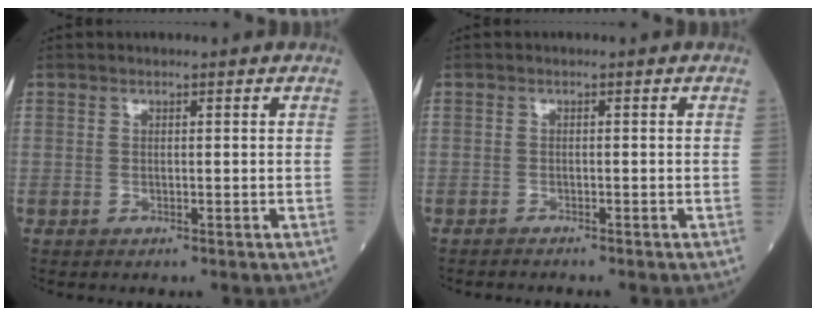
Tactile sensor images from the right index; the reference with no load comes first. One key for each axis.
{"total": 1.4, "fx": -1.4, "fy": -0.1, "fz": 0.3, "tx": -0.008, "ty": -0.003, "tz": -0.020}